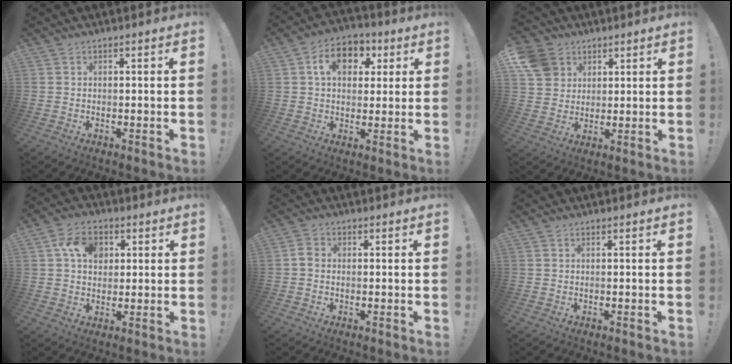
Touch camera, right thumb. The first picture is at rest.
{"total": 11.4, "force": [3.5, 8.0, 7.3], "torque": [-0.105, 0.007, 0.064]}
{"total": 10.0, "force": [4.3, 8.5, 3.2], "torque": [-0.061, -0.021, 0.088]}
{"total": 10.4, "force": [3.2, 8.1, 5.7], "torque": [-0.091, 0.008, 0.062]}
{"total": 2.5, "force": [-0.4, 2.0, 1.5], "torque": [-0.034, 0.012, -0.004]}
{"total": 0.0}